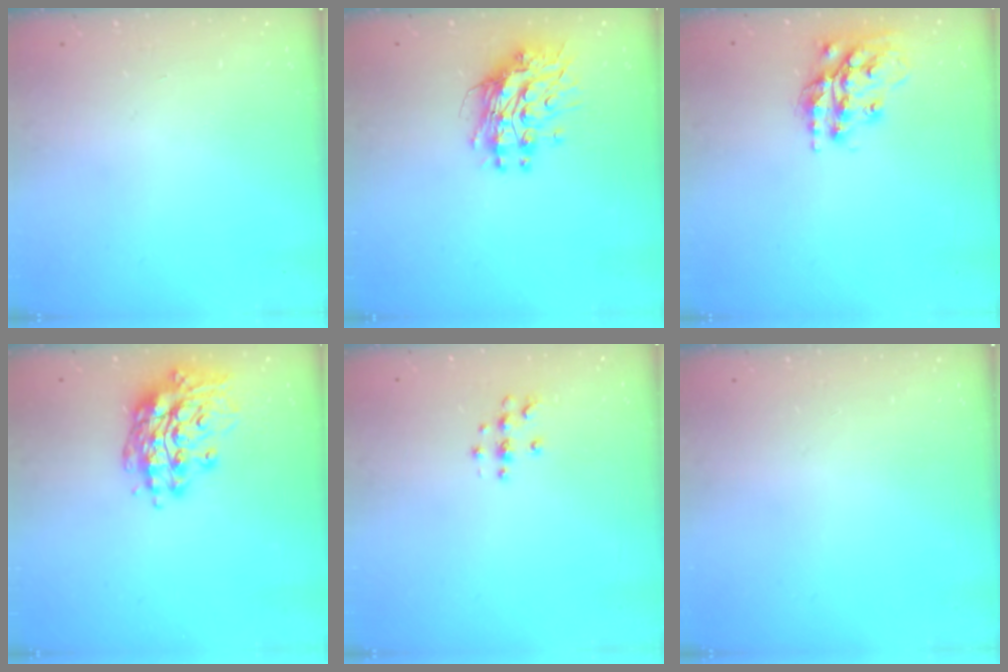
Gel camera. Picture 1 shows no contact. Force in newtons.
{"total": 11.4, "press": 11.3, "slide": 1.0}
{"total": 16.1, "press": 16.0, "slide": 1.3}
{"total": 15.6, "press": 15.3, "slide": 3.5}
{"total": 4.2, "press": 4.2, "slide": 0.5}
{"total": 0.0}